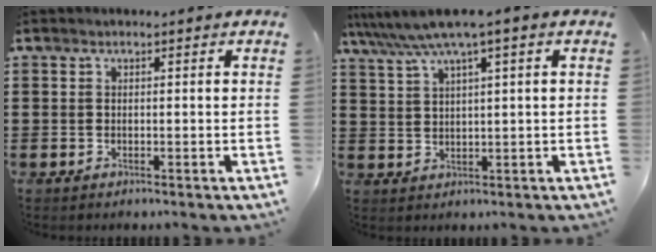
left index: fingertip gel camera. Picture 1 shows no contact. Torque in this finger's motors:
{"motor_torque": [2.14, 0.00, 1.05, 0.21]}